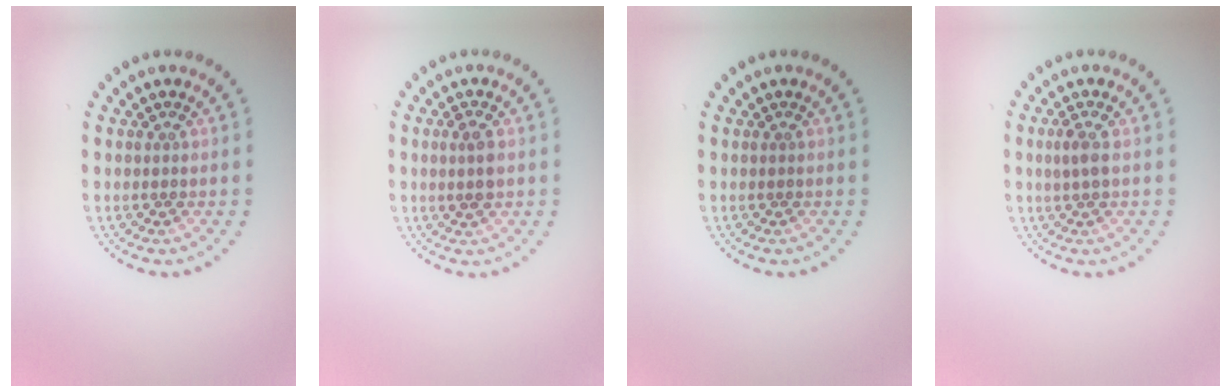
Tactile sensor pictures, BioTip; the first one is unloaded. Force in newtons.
{"total": 1.7, "press": 1.6, "slide": 0.3}
{"total": 0.0}
{"total": 1.5, "press": 1.4, "slide": 0.3}